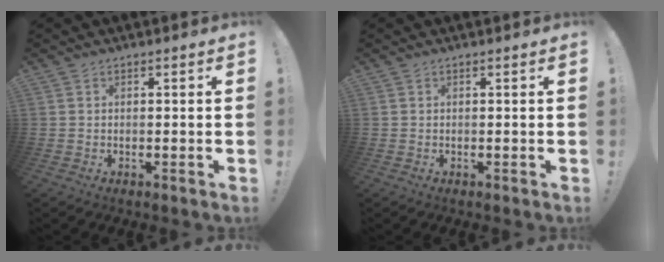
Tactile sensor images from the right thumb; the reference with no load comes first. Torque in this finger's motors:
{"motor_torque": [-0.29, -0.43, 0.13, -0.03, 0.06]}